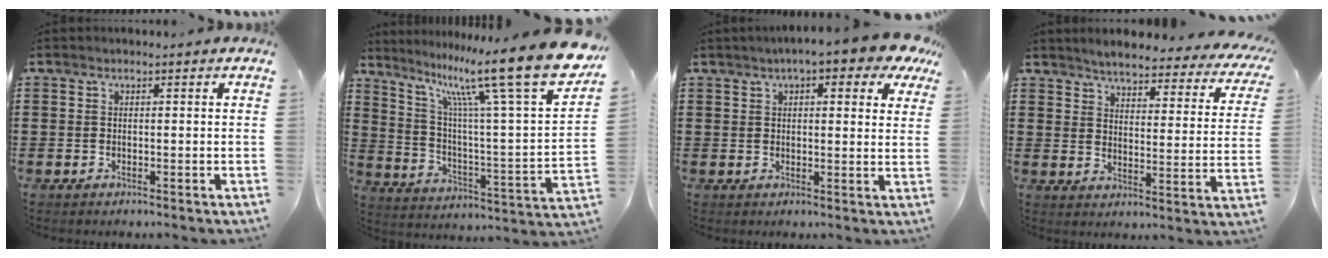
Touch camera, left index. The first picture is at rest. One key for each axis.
{"total": 17.9, "fx": 12.7, "fy": 1.6, "fz": 12.5, "tx": -0.233, "ty": -0.083, "tz": 0.199}
{"total": 5.9, "fx": 4.3, "fy": 0.8, "fz": 4.1, "tx": -0.074, "ty": -0.008, "tz": 0.070}
{"total": 4.1, "fx": 4.0, "fy": 0.1, "fz": 0.8, "tx": -0.039, "ty": -0.031, "tz": 0.063}